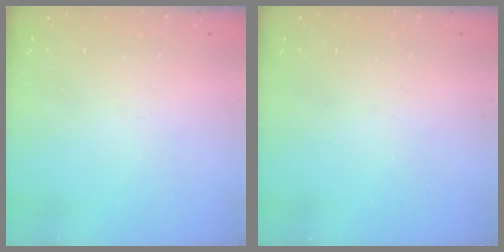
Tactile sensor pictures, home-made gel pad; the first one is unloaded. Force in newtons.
{"total": 0.0}